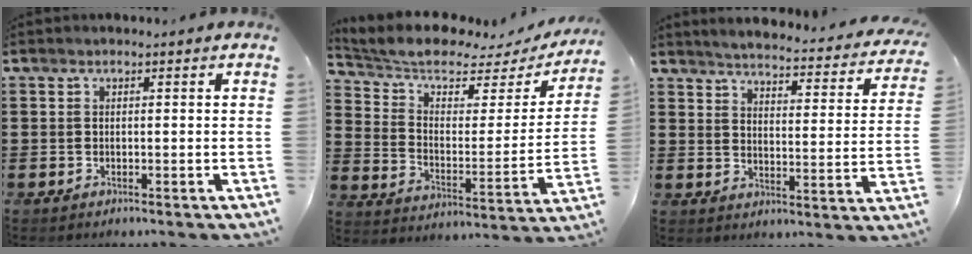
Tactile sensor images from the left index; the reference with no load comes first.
{"total": 6.3, "force": [5.4, 2.0, 2.6], "torque": [-0.079, -0.035, 0.090]}
{"total": 3.5, "force": [3.4, -0.4, 0.8], "torque": [-0.036, -0.033, 0.050]}